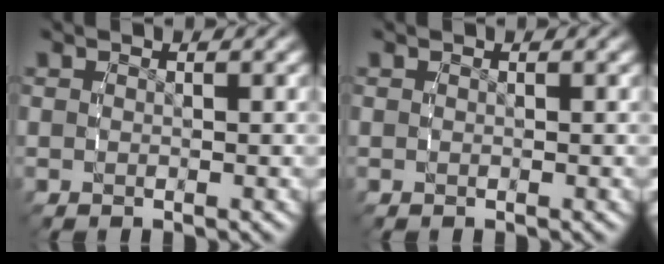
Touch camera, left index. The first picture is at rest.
{"total": 0.0}